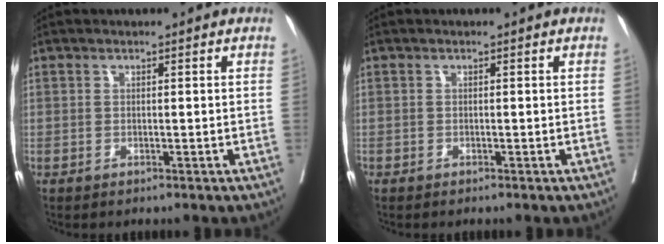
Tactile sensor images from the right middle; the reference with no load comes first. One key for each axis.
{"total": 3.0, "fx": -2.9, "fy": 0.8, "fz": 0.0, "tx": 0.008, "ty": -0.007, "tz": -0.053}